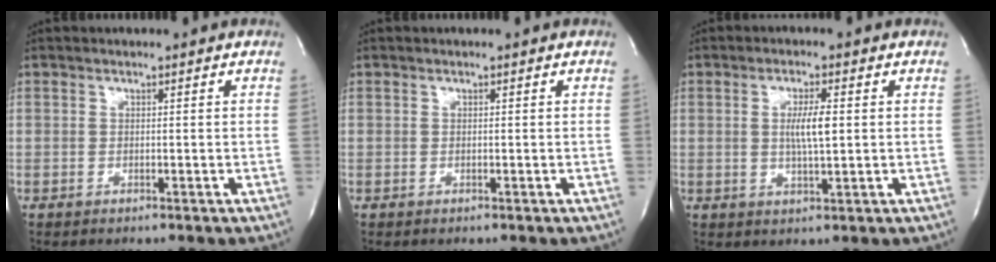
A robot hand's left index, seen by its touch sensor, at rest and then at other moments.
{"total": 0.0}
{"total": 4.6, "force": [0.5, 0.5, 4.6], "torque": [-0.085, -0.004, 0.009]}